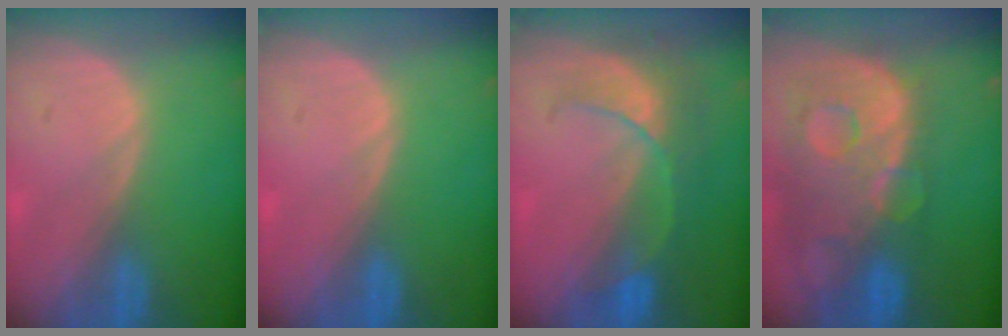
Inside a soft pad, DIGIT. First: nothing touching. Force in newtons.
{"total": 0.0}
{"total": 8.1, "press": 7.2, "slide": 3.6}
{"total": 13.7, "press": 11.2, "slide": 8.0}